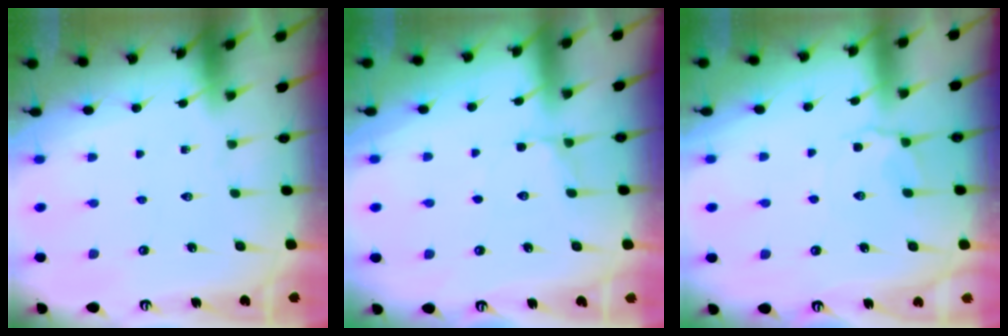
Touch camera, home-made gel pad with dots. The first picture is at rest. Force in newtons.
{"total": 2.9, "press": 2.5, "slide": 1.5}
{"total": 3.7, "press": 3.4, "slide": 1.3}